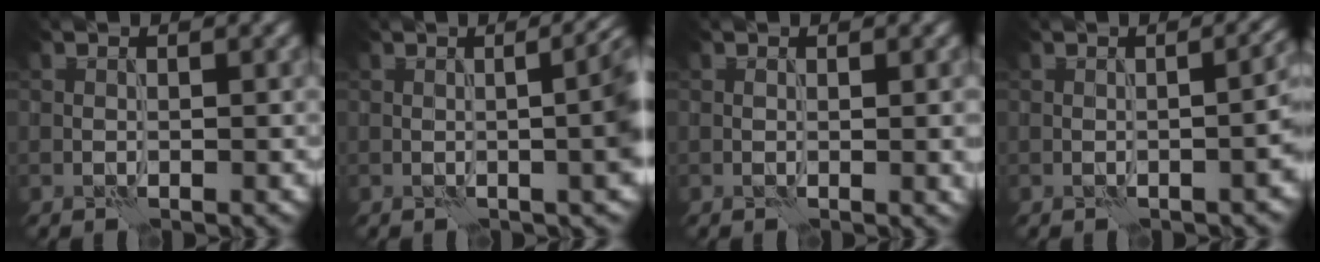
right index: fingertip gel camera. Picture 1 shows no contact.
{"total": 7.3, "force": [0.3, 3.0, 6.7], "torque": [-0.036, 0.023, 0.000]}
{"total": 1.6, "force": [0.2, 0.4, 1.5], "torque": [-0.020, -0.002, 0.002]}
{"total": 4.6, "force": [-0.6, 2.1, 4.1], "torque": [-0.024, 0.007, -0.001]}